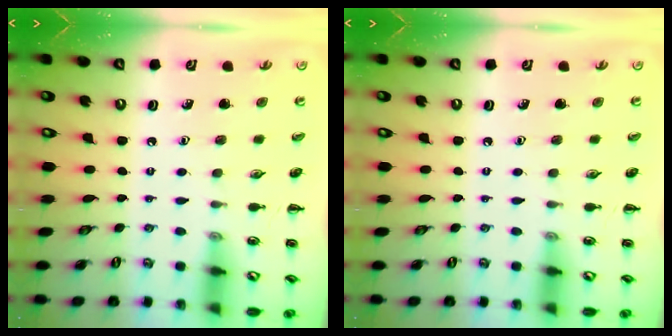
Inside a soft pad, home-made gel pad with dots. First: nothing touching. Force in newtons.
{"total": 0.0}